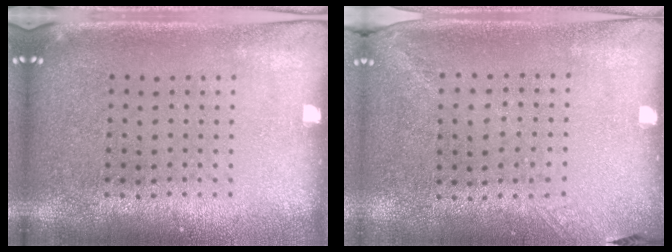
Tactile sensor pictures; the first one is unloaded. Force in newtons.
{"total": 1.3, "press": 1.0, "slide": 0.9}